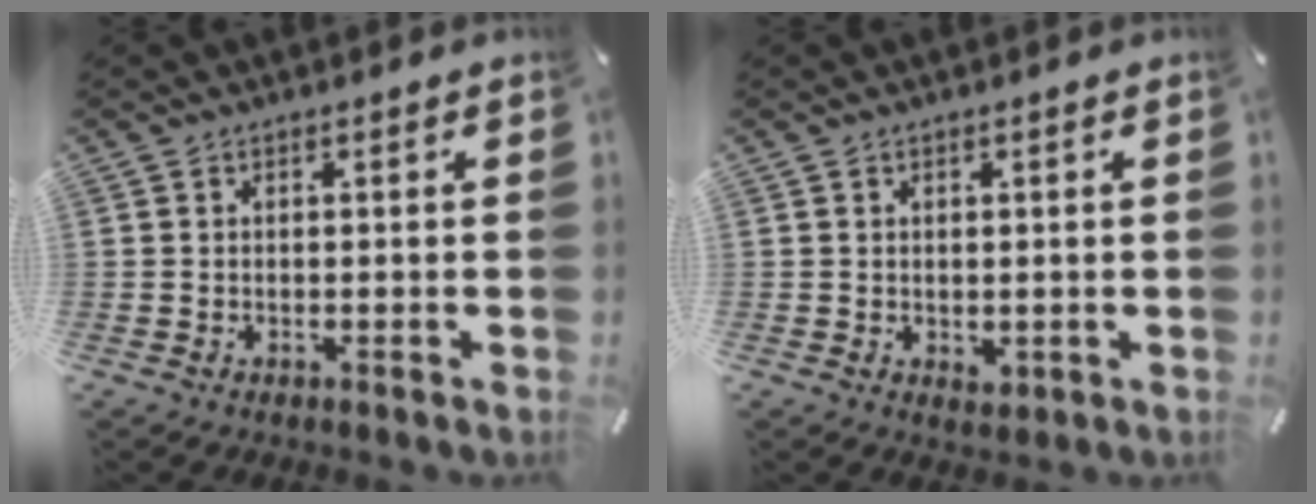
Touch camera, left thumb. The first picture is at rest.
{"total": 1.2, "force": [-0.2, 1.0, 0.6], "torque": [-0.011, 0.001, -0.002]}